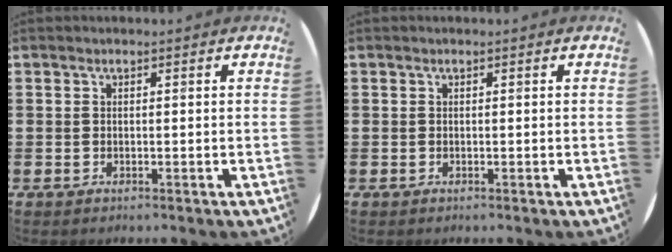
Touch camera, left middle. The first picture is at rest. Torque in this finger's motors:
{"motor_torque": [0.00, 0.00, 0.00, -0.01]}